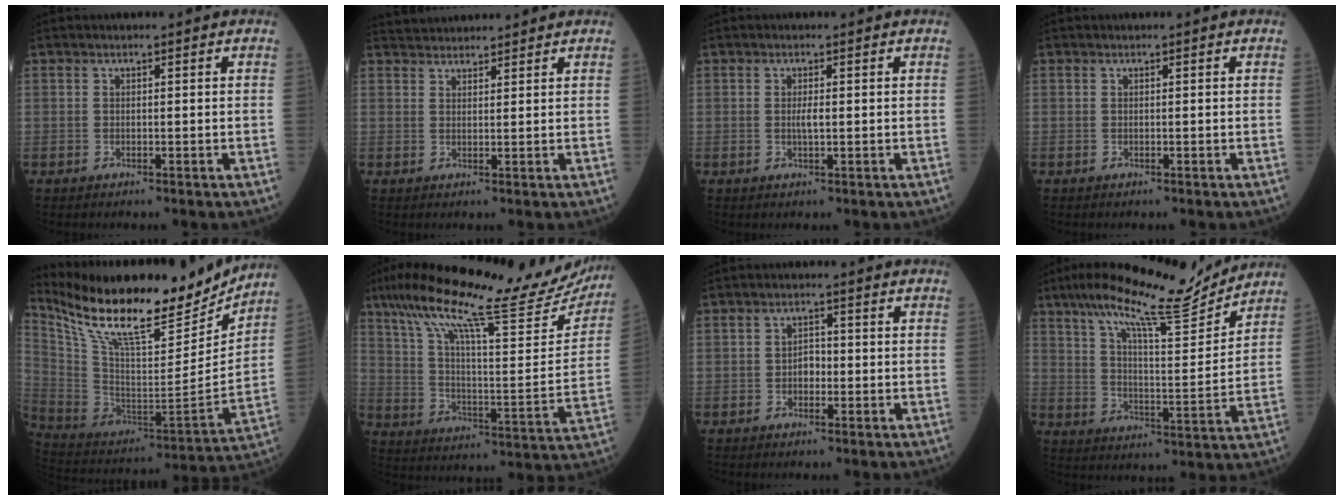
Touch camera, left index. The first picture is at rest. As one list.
[{"total": 5.6, "force": [5.4, 0.9, 1.0], "torque": [-0.017, 0.036, 0.087]}, {"total": 1.5, "force": [0.0, 0.3, 1.5], "torque": [-0.032, 0.000, 0.002]}, {"total": 0.0}, {"total": 24.3, "force": [19.6, 5.4, 13.3], "torque": [-0.245, -0.013, 0.323]}, {"total": 27.8, "force": [23.3, 3.2, 14.8], "torque": [-0.252, -0.020, 0.327]}, {"total": 2.2, "force": [-0.5, 1.4, 1.6], "torque": [-0.022, 0.007, -0.011]}, {"total": 16.2, "force": [14.0, 1.2, 8.2], "torque": [-0.143, 0.000, 0.217]}]